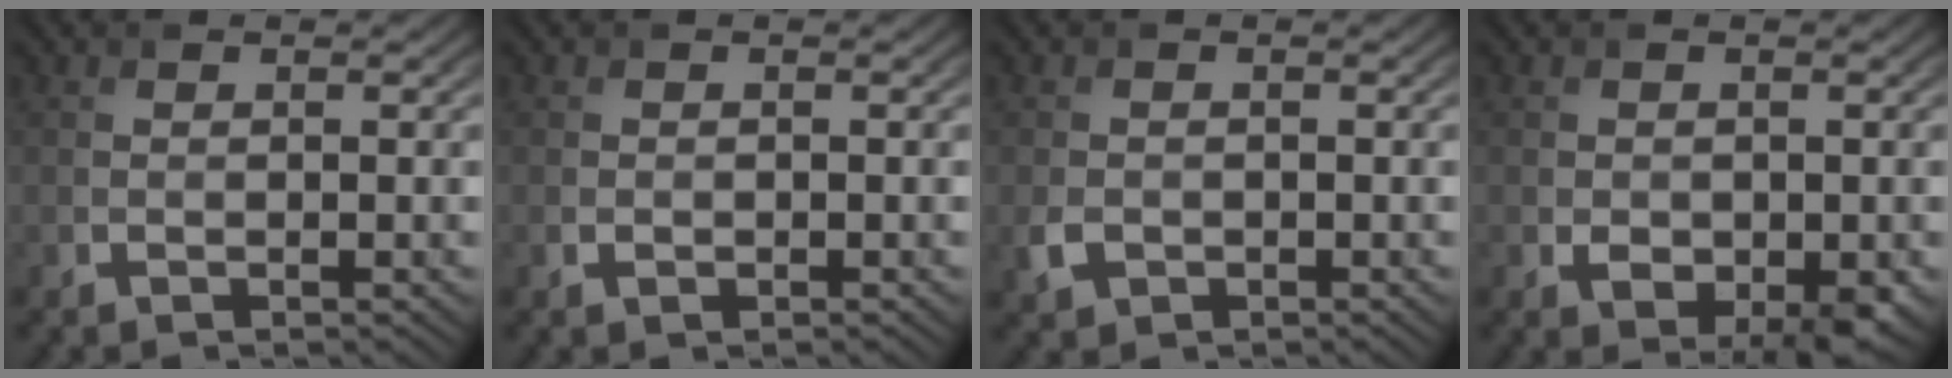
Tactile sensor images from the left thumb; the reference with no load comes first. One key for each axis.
{"total": 0.7, "fx": -0.2, "fy": 0.5, "fz": 0.3, "tx": -0.006, "ty": -0.006, "tz": -0.004}
{"total": 2.0, "fx": -0.6, "fy": 1.6, "fz": 1.0, "tx": -0.025, "ty": -0.010, "tz": -0.015}
{"total": 4.0, "fx": -1.3, "fy": 2.6, "fz": 2.8, "tx": -0.049, "ty": -0.019, "tz": -0.015}